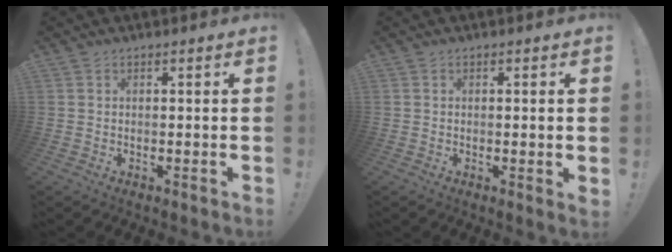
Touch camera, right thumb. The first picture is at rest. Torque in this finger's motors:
{"motor_torque": [0.21, 0.19, 0.03, -0.01, 0.00]}